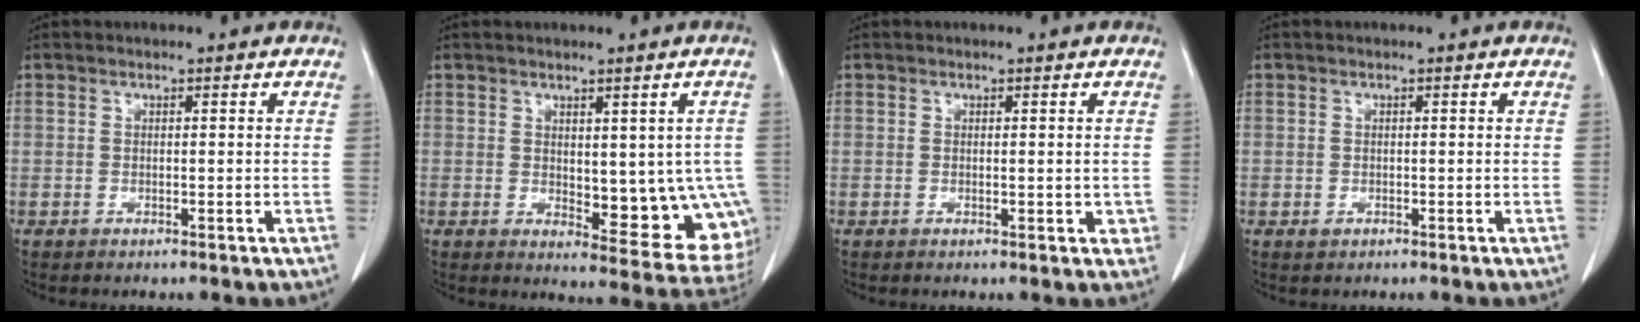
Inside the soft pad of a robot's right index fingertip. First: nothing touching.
{"total": 11.9, "force": [-1.0, 5.8, 10.4], "torque": [-0.095, -0.005, 0.003]}
{"total": 1.9, "force": [0.0, 1.0, 1.6], "torque": [-0.017, -0.002, 0.004]}
{"total": 1.0, "force": [-0.3, 1.0, 0.2], "torque": [0.000, 0.003, -0.003]}